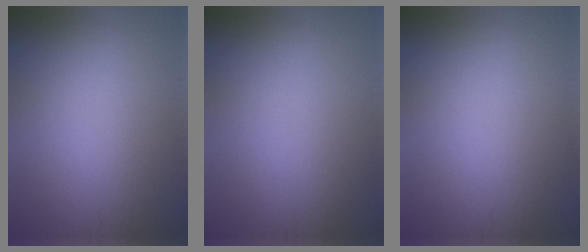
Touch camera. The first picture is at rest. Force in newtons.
{"total": 0.0}
{"total": 0.0}